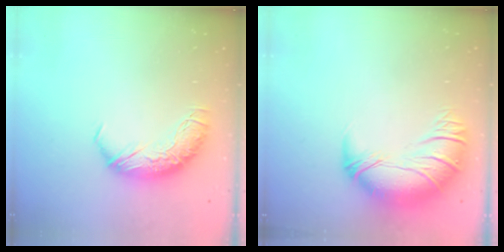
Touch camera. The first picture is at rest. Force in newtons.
{"total": 2.8, "press": 0.2, "slide": 2.8}